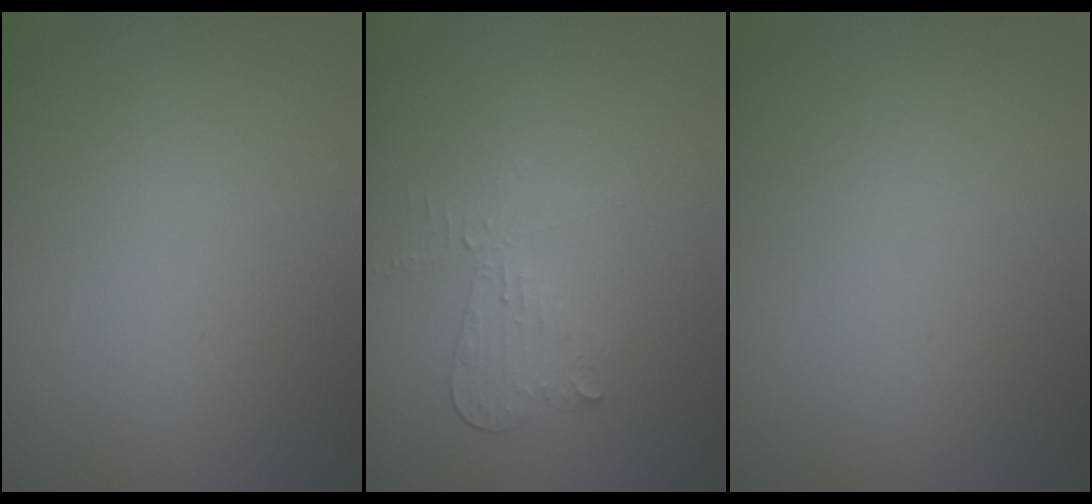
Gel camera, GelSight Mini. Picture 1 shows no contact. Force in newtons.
{"total": 2.1, "press": 2.0, "slide": 0.5}
{"total": 0.0}